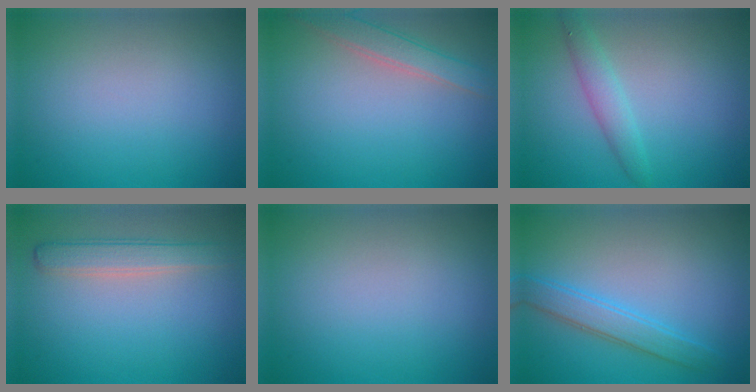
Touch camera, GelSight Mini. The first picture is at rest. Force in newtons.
{"total": 2.7, "press": 2.7, "slide": 0.1}
{"total": 2.1, "press": 2.1, "slide": 0.1}
{"total": 2.8, "press": 2.8, "slide": 0.1}
{"total": 0.0}
{"total": 2.8, "press": 2.8, "slide": 0.1}